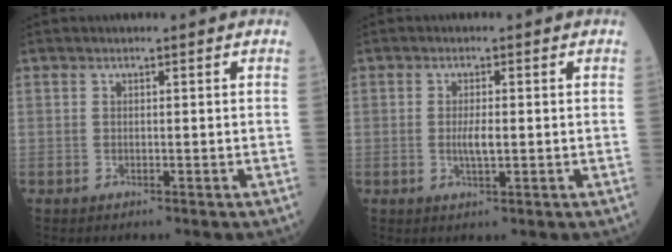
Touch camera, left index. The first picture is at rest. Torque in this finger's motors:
{"motor_torque": [0.41, 0.34, 0.08, 0.02]}